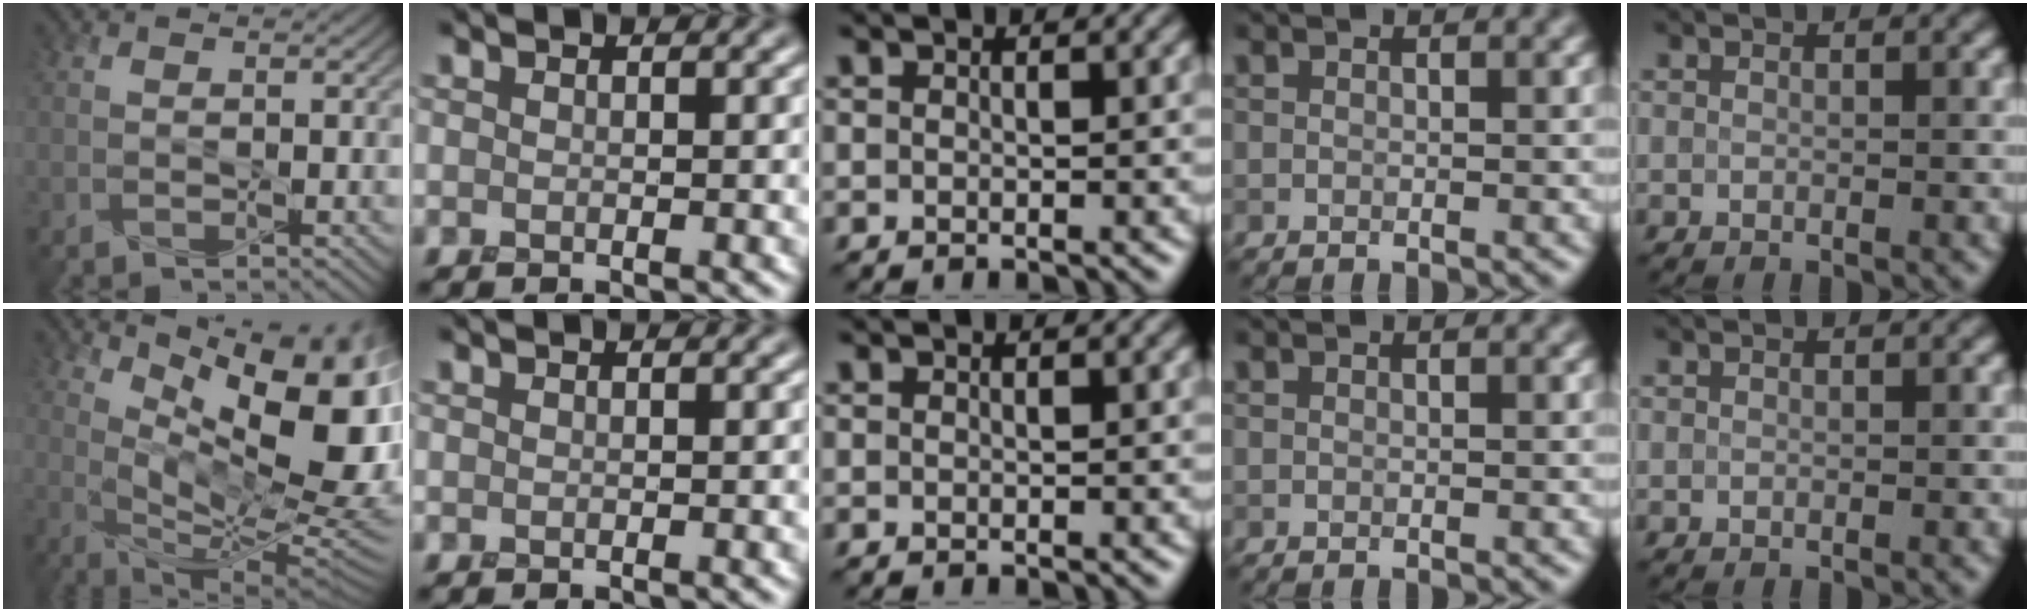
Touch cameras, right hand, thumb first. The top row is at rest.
{"thumb": {"total": 16.0, "force": [6.1, 6.5, 13.3], "torque": [-0.210, -0.003, 0.113]}}